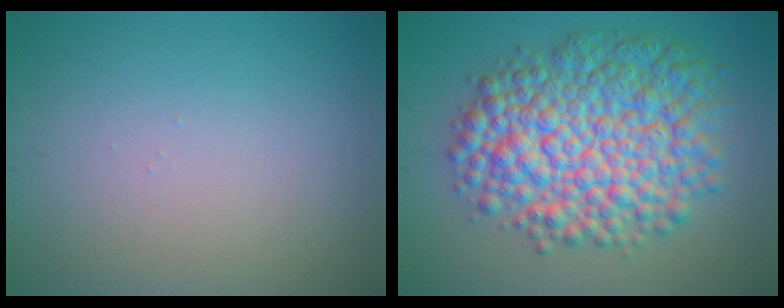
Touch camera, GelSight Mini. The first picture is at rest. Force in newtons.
{"total": 10.0, "press": 10.0, "slide": 0.2}